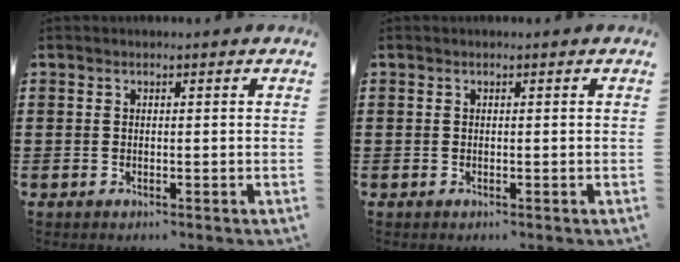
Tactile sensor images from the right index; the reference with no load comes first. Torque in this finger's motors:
{"motor_torque": [-0.20, 0.14, 0.00, 0.00]}